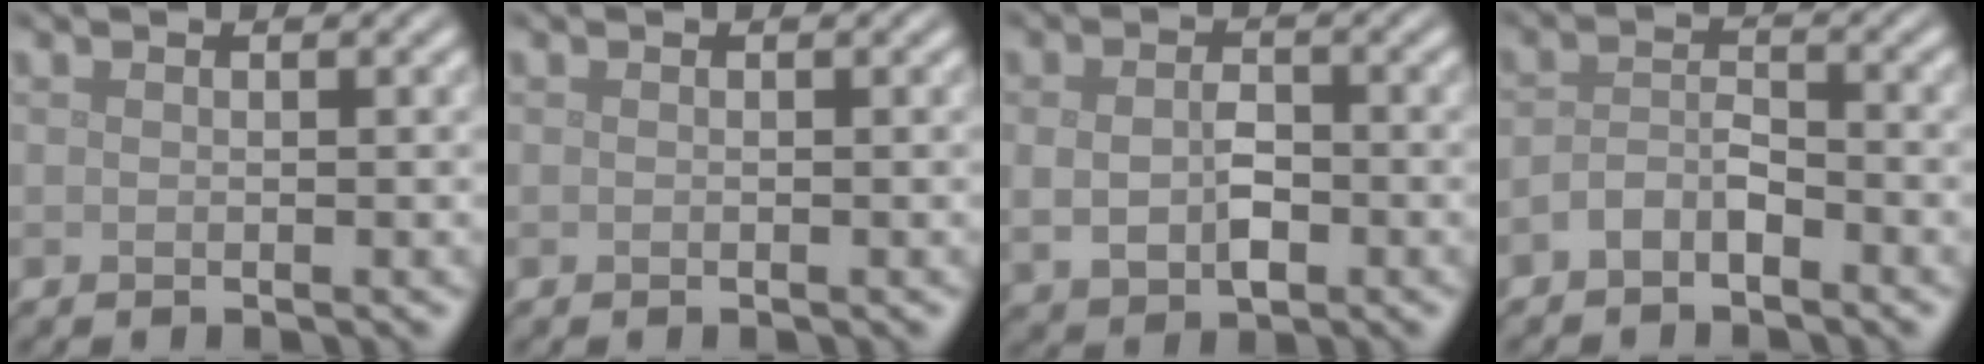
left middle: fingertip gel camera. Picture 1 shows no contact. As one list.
[{"total": 0.0}, {"total": 3.6, "force": [-0.4, 2.3, 2.7], "torque": [-0.058, -0.005, -0.003]}, {"total": 2.2, "force": [-1.4, 1.0, 1.3], "torque": [-0.026, 0.009, -0.031]}]